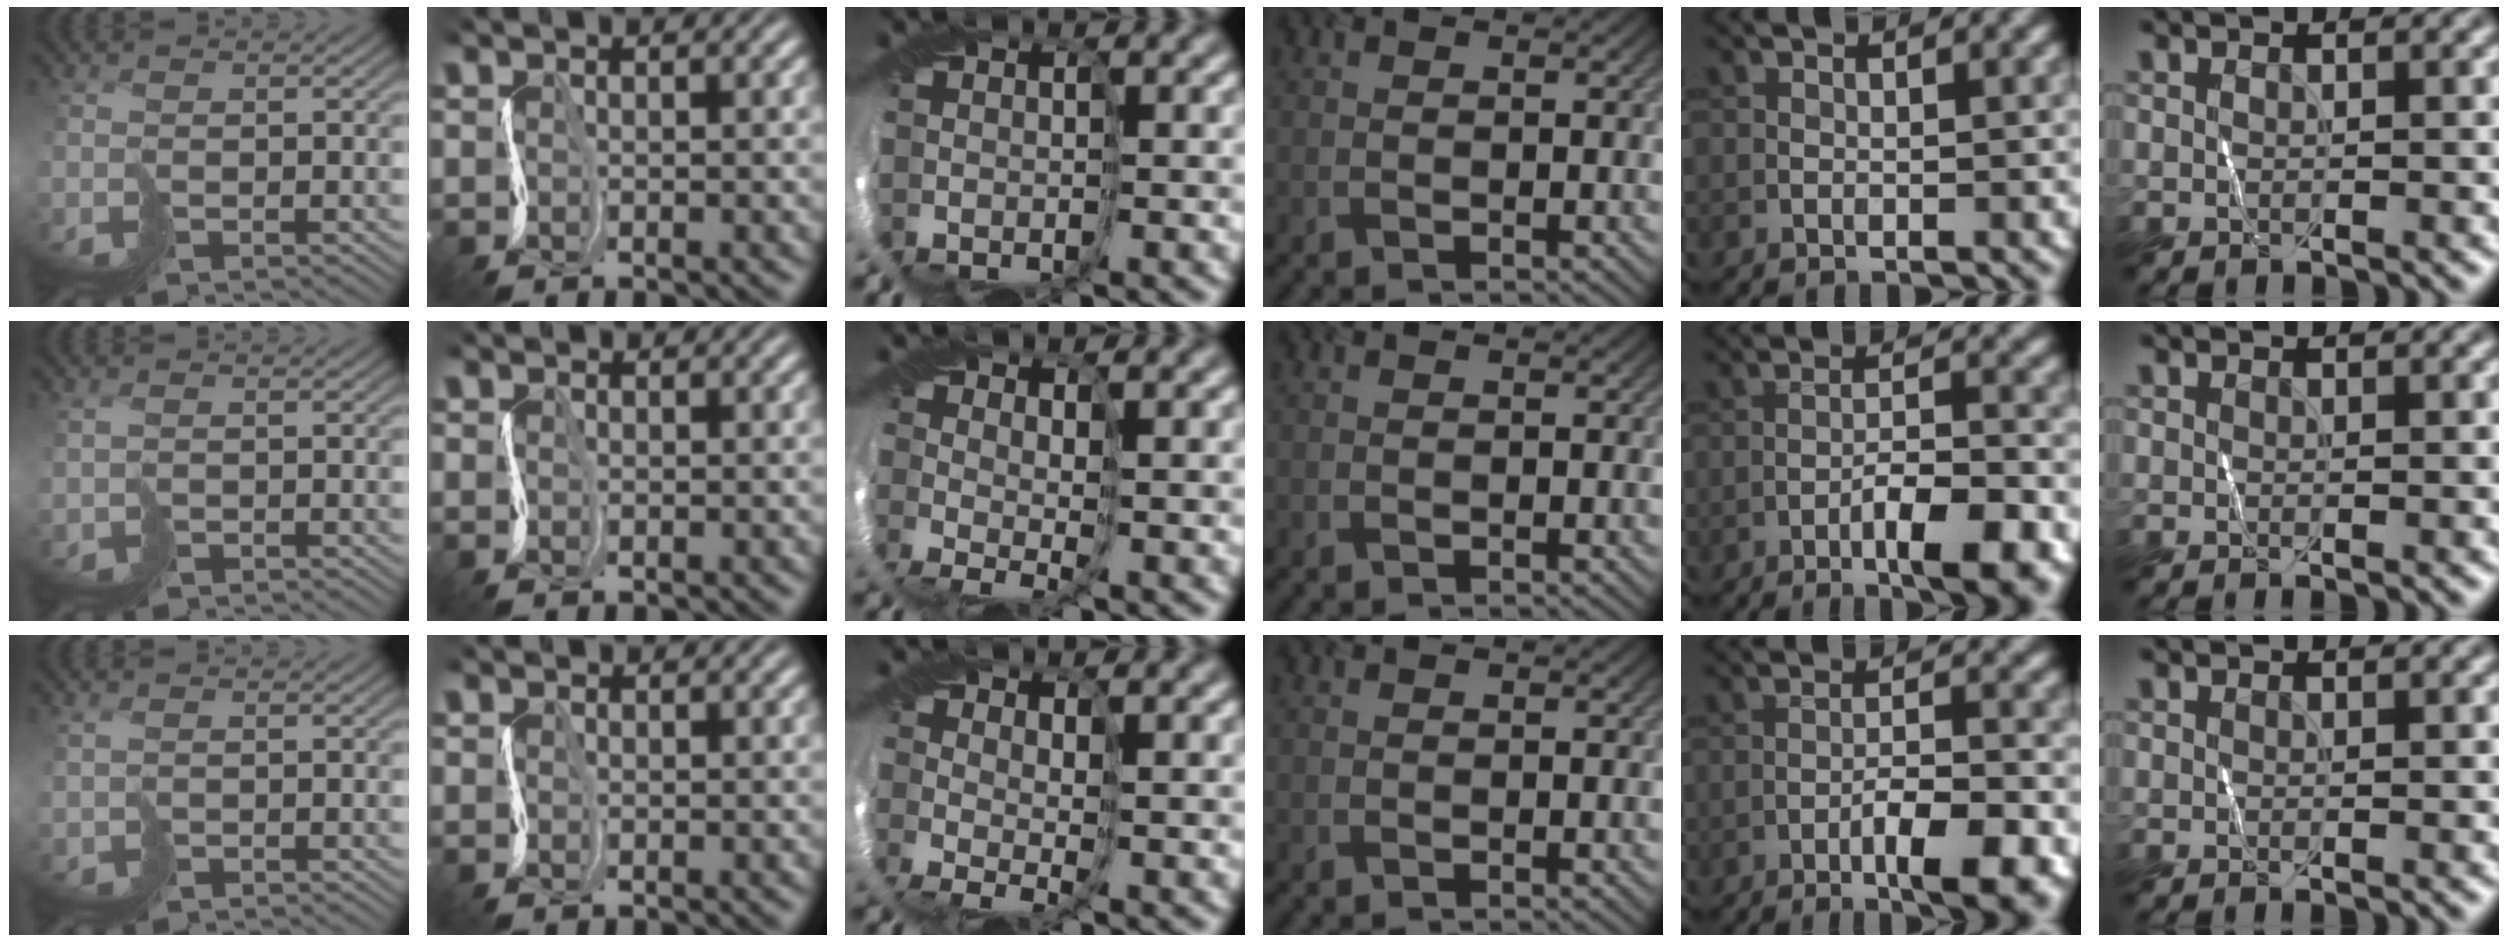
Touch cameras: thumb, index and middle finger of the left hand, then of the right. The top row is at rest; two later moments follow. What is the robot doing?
{"motion": "cut", "object": "paper"}